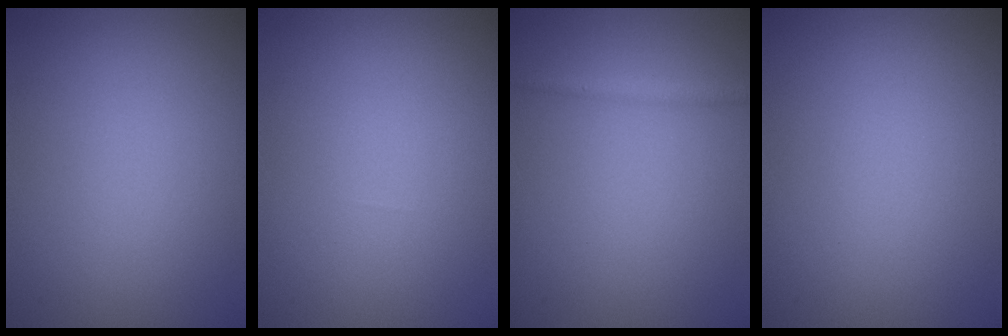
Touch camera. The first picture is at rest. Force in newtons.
{"total": 0.0}
{"total": 0.9, "press": 0.9, "slide": 0.1}
{"total": 0.0}